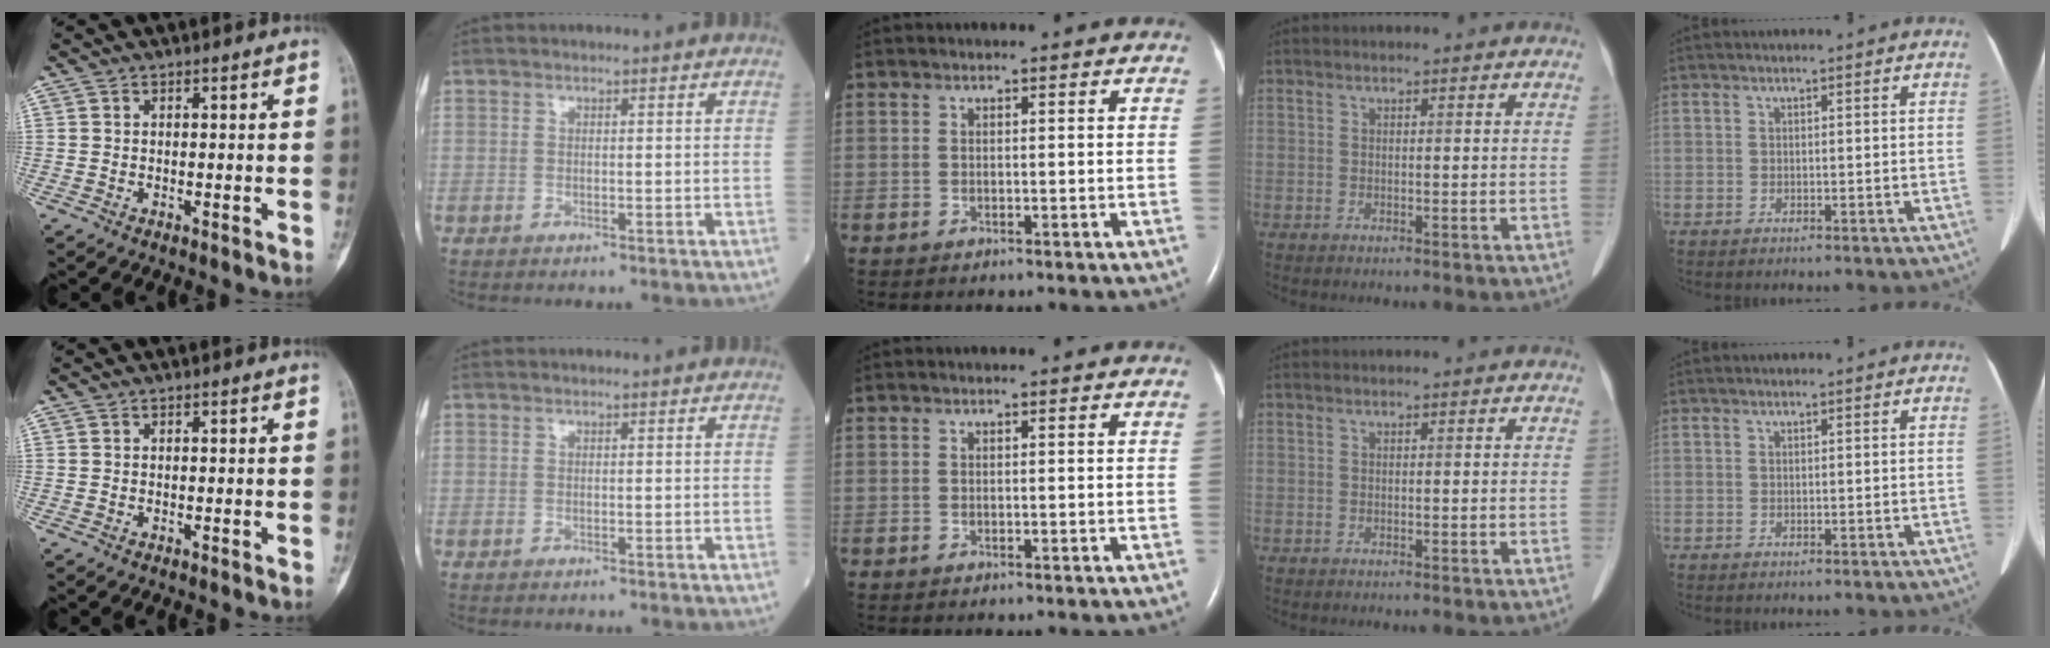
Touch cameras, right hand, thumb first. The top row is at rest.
{}